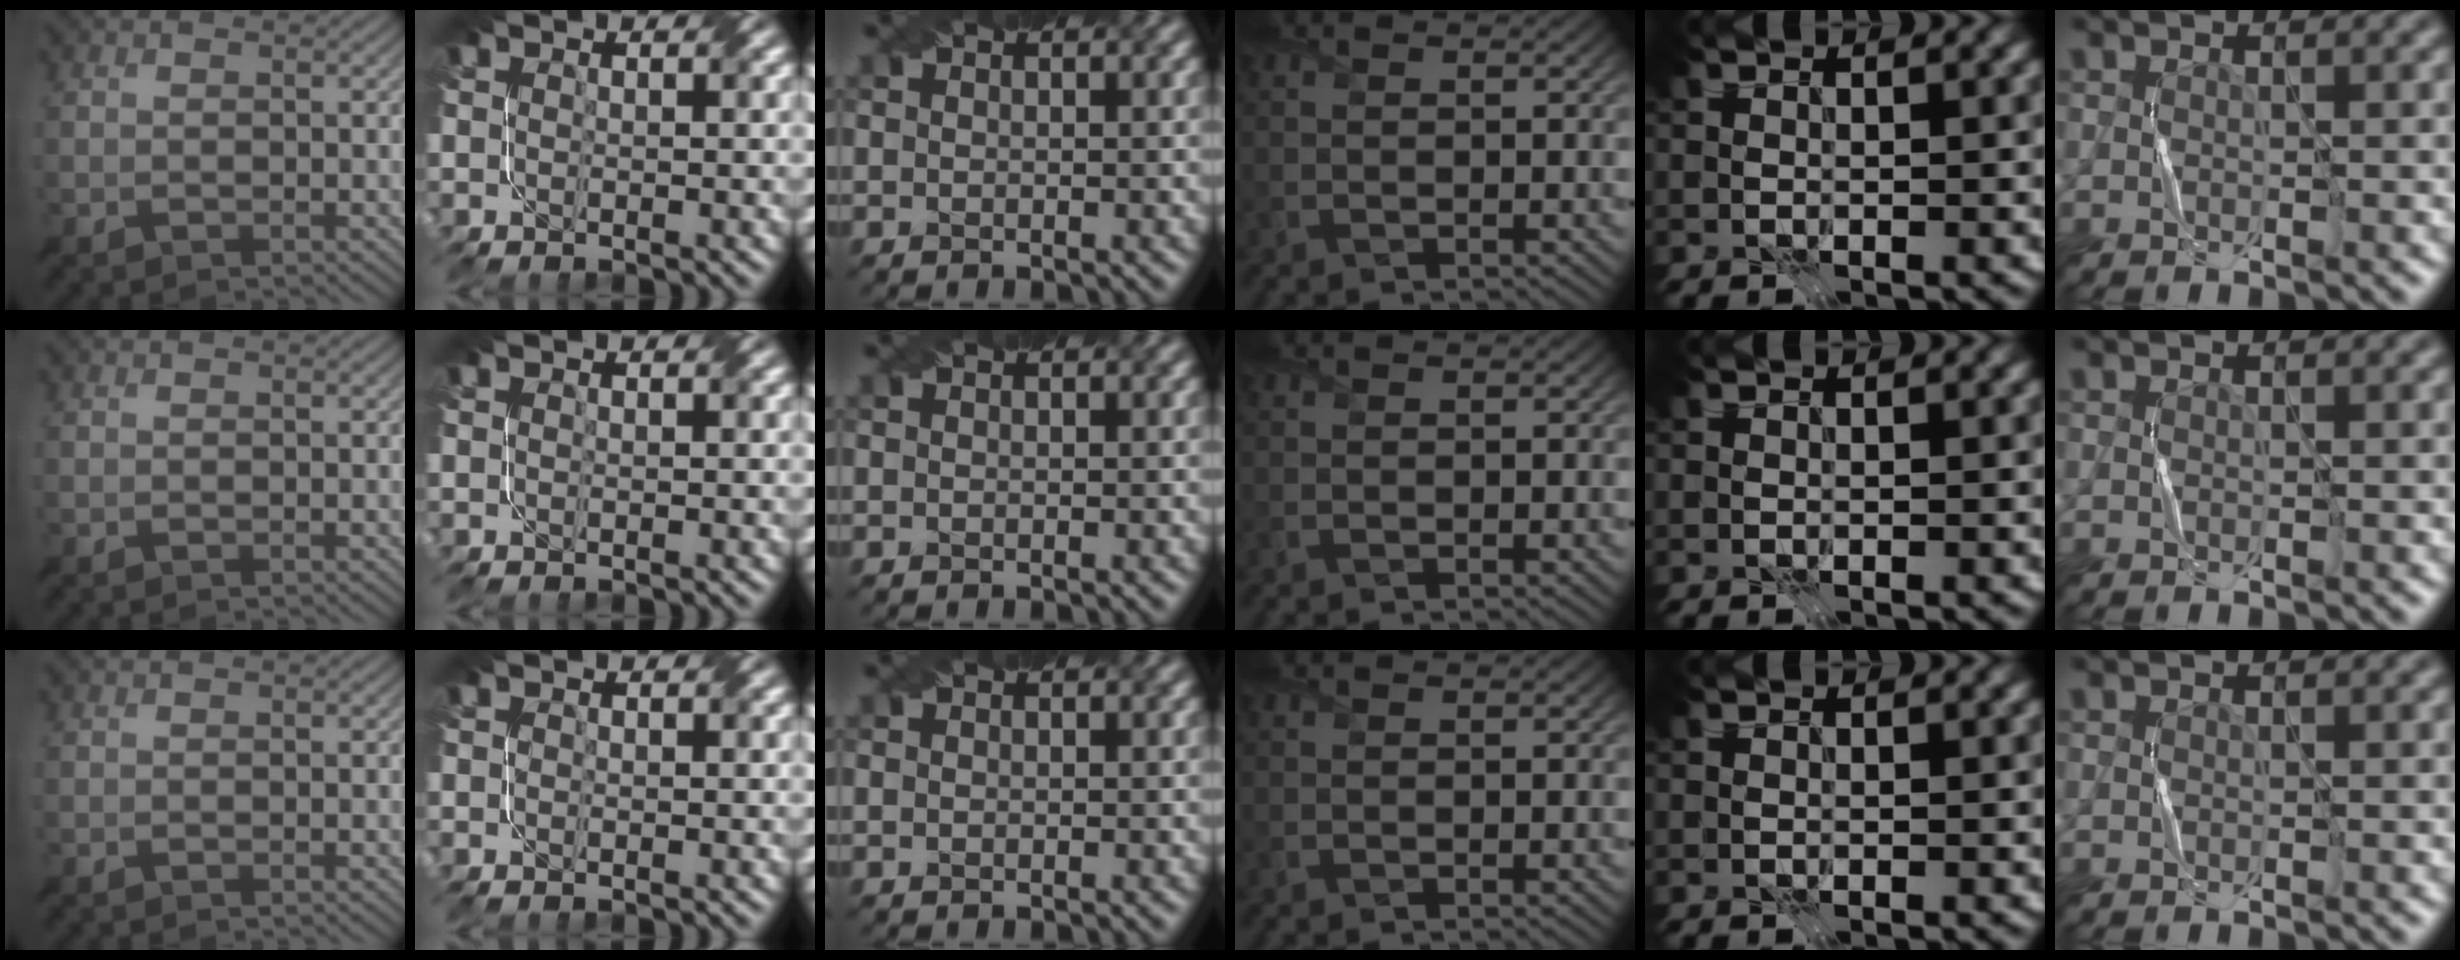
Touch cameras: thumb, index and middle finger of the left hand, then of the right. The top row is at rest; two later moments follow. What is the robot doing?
{"motion": "fold", "object": "coffee filter"}